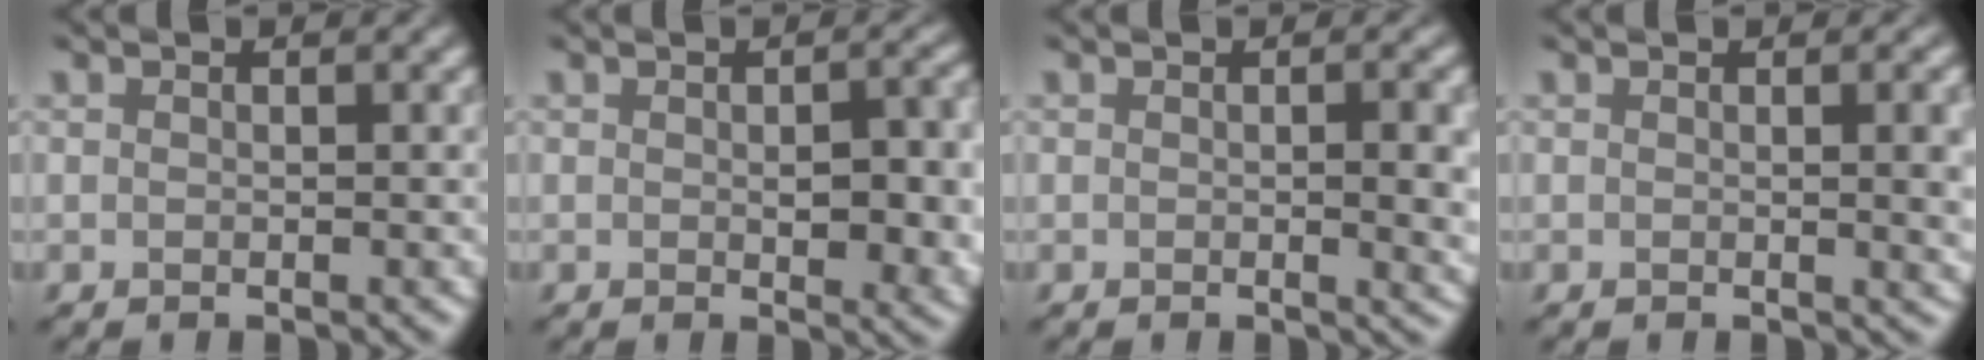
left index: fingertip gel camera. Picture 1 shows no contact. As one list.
[{"total": 5.1, "force": [-0.1, 2.2, 4.6], "torque": [-0.059, -0.008, 0.004]}, {"total": 3.4, "force": [0.0, 0.9, 3.3], "torque": [-0.039, -0.001, 0.000]}, {"total": 3.8, "force": [0.2, 1.3, 3.6], "torque": [-0.033, 0.003, 0.002]}]